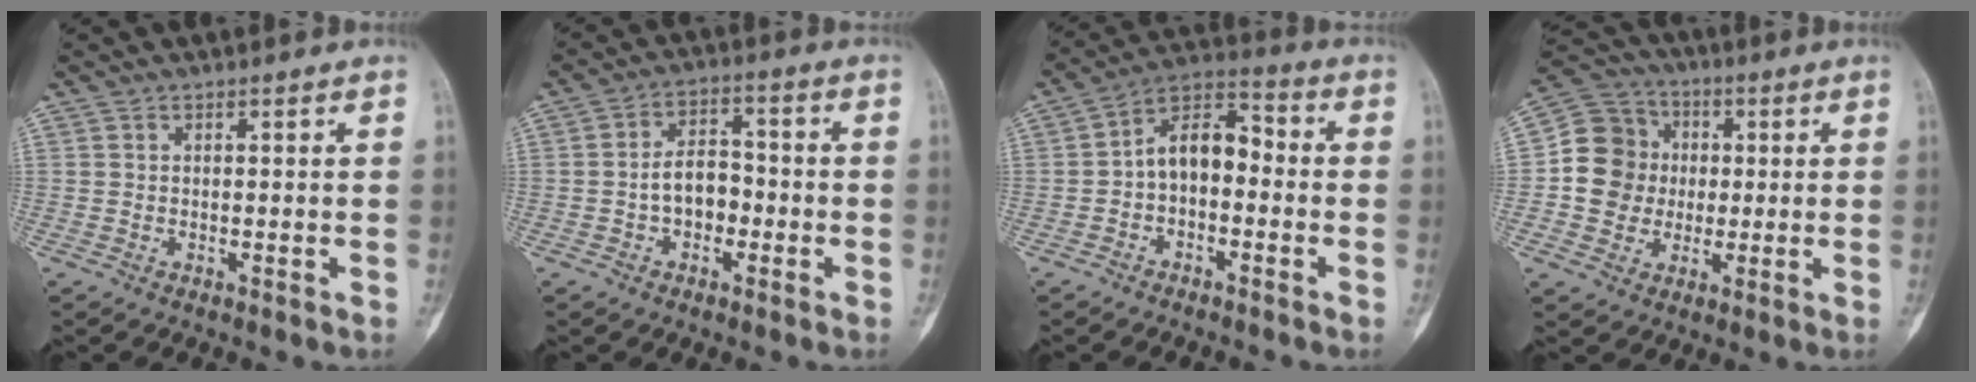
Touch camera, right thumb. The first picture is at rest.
{"total": 6.4, "force": [-1.7, 4.3, 4.4], "torque": [-0.050, 0.027, -0.039]}
{"total": 9.3, "force": [-1.3, 5.8, 7.1], "torque": [-0.095, 0.045, -0.041]}
{"total": 11.6, "force": [-0.1, 10.9, 4.1], "torque": [-0.043, 0.024, -0.007]}